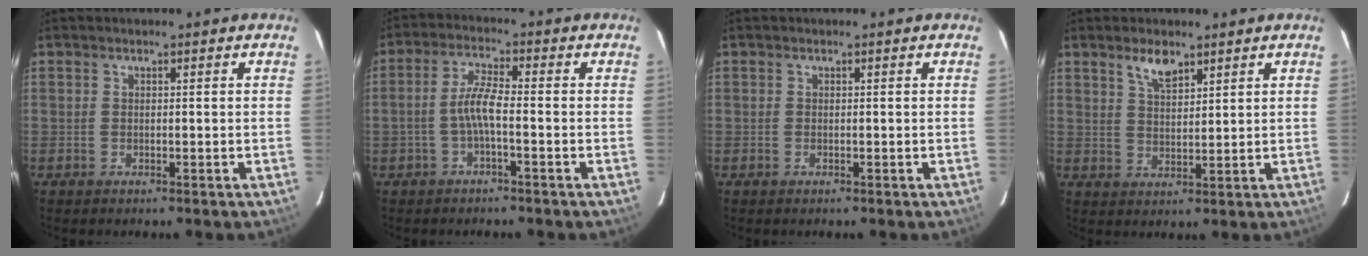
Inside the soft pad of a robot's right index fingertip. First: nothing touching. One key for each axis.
{"total": 4.4, "fx": -1.7, "fy": 0.6, "fz": 4.1, "tx": -0.090, "ty": 0.011, "tz": -0.032}
{"total": 0.0}
{"total": 4.6, "fx": 3.2, "fy": 1.8, "fz": 2.7, "tx": -0.044, "ty": 0.001, "tz": 0.060}